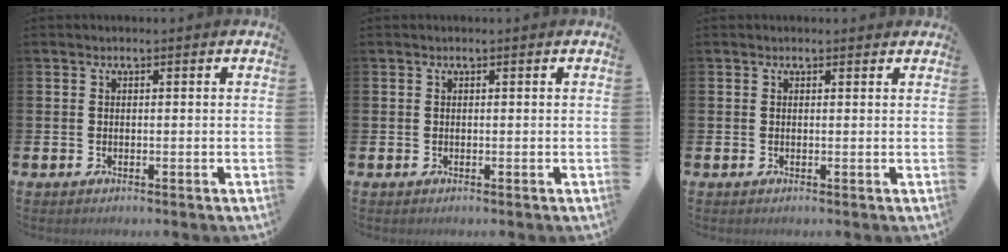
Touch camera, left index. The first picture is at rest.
{"total": 0.0}
{"total": 0.6, "force": [0.4, 0.3, 0.2], "torque": [0.003, 0.001, 0.005]}